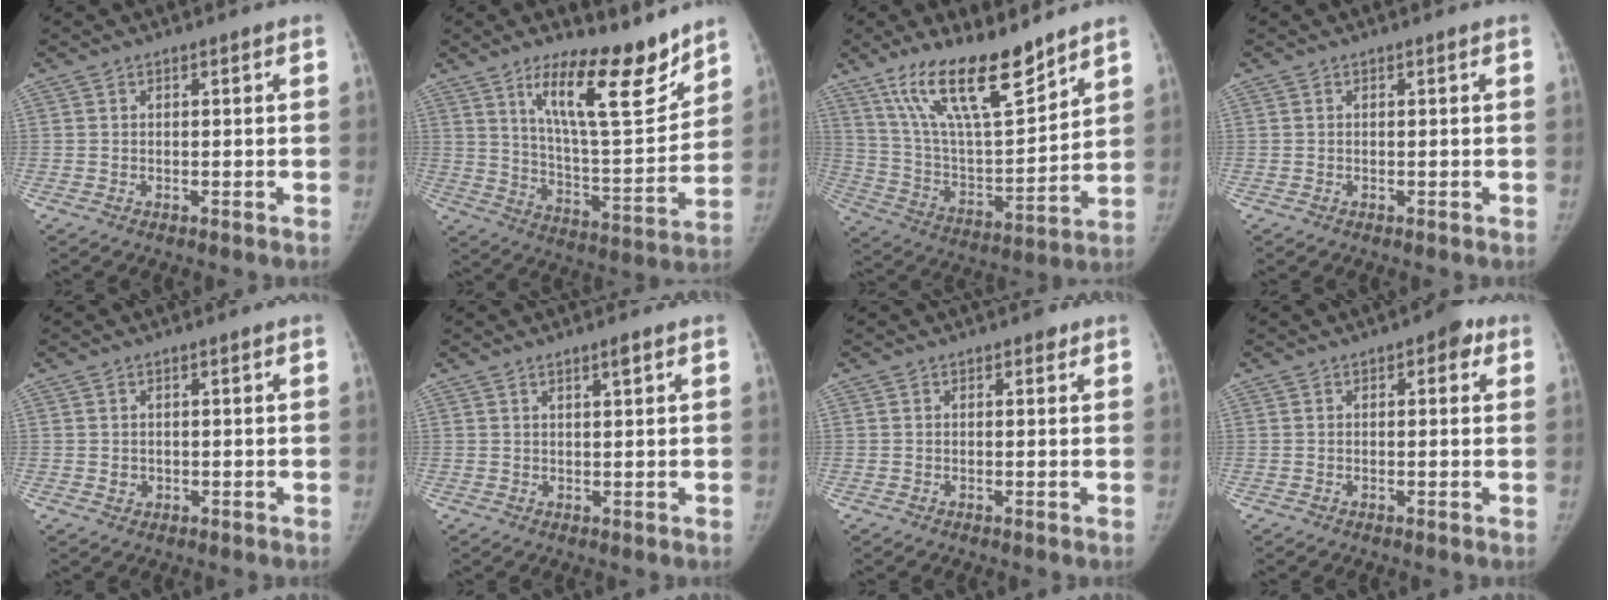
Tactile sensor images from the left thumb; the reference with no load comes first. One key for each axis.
{"total": 17.7, "fx": 12.0, "fy": 4.9, "fz": 12.1, "tx": -0.154, "ty": -0.089, "tz": 0.206}
{"total": 19.7, "fx": 13.9, "fy": 5.4, "fz": 12.9, "tx": -0.197, "ty": -0.072, "tz": 0.257}
{"total": 0.0}
{"total": 1.3, "fx": 0.0, "fy": 1.2, "fz": 0.6, "tx": -0.006, "ty": 0.001, "tz": 0.005}
{"total": 1.5, "fx": 0.9, "fy": 0.2, "fz": 1.2, "tx": -0.018, "ty": -0.005, "tz": 0.017}
{"total": 1.0, "fx": 0.6, "fy": 0.7, "fz": 0.5, "tx": 0.002, "ty": -0.001, "tz": 0.003}
{"total": 3.5, "fx": 1.5, "fy": 1.8, "fz": 2.7, "tx": -0.015, "ty": 0.002, "tz": 0.009}